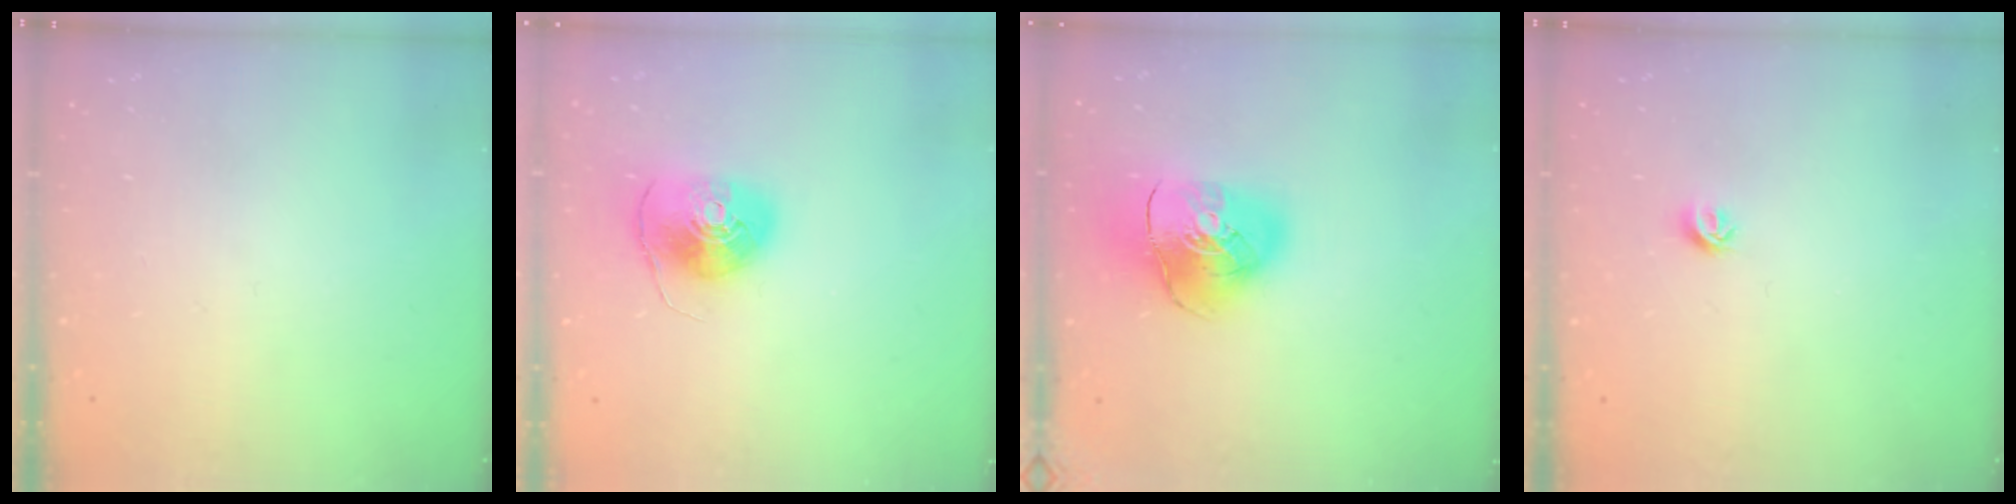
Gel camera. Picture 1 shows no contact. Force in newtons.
{"total": 8.4, "press": 8.3, "slide": 1.5}
{"total": 15.0, "press": 14.8, "slide": 2.2}
{"total": 4.9, "press": 4.8, "slide": 0.9}